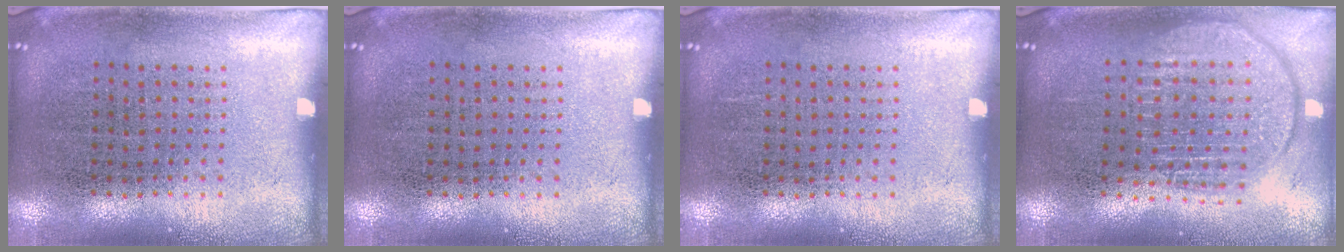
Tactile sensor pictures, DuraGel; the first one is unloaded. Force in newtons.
{"total": 0.0}
{"total": 0.0}
{"total": 1.9, "press": 1.6, "slide": 1.0}